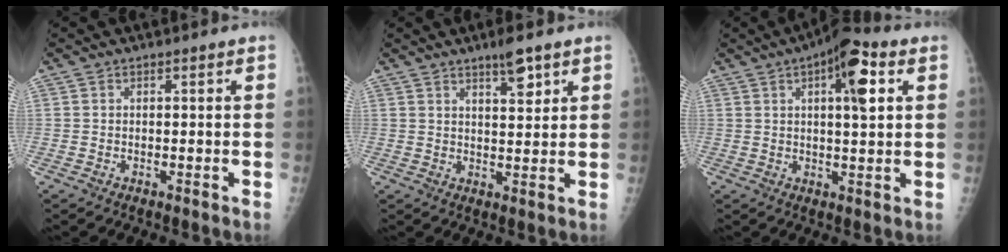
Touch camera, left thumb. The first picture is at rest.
{"total": 4.8, "force": [3.2, 1.1, 3.4], "torque": [-0.045, -0.022, 0.050]}
{"total": 10.1, "force": [3.7, 3.3, 8.8], "torque": [-0.117, 0.003, 0.050]}